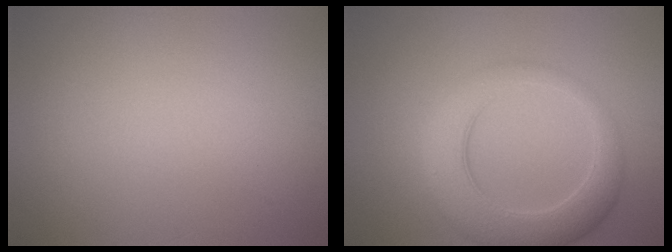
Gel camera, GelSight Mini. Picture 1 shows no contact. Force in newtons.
{"total": 5.6, "press": 5.6, "slide": 0.2}